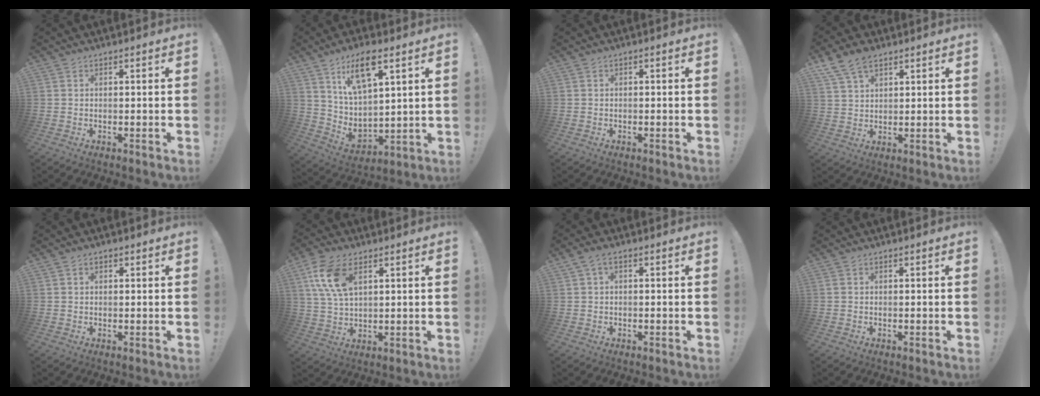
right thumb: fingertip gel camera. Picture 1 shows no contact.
{"total": 13.8, "force": [8.1, 5.9, 9.4], "torque": [-0.177, -0.039, 0.146]}
{"total": 0.0}
{"total": 8.2, "force": [5.7, 4.5, 3.9], "torque": [-0.076, -0.018, 0.114]}
{"total": 0.7, "force": [0.4, 0.6, 0.2], "torque": [0.000, 0.000, 0.007]}
{"total": 12.4, "force": [5.6, 6.9, 8.7], "torque": [-0.178, -0.009, 0.104]}
{"total": 2.3, "force": [0.7, 1.1, 1.9], "torque": [-0.041, 0.005, 0.014]}
{"total": 0.0}